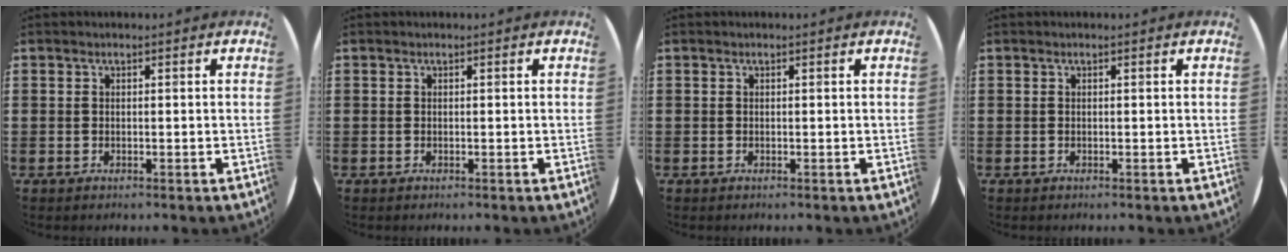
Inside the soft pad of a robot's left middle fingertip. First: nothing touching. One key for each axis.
{"total": 0.0}
{"total": 0.0}
{"total": 0.0}